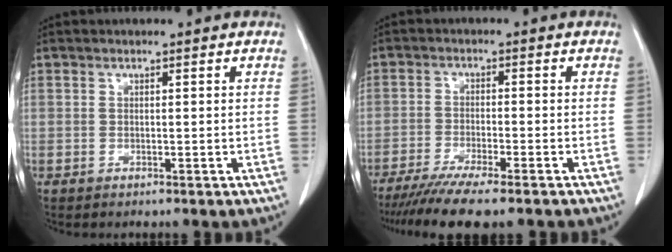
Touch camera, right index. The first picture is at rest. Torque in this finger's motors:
{"motor_torque": [1.30, -0.84, 0.26, 0.13]}